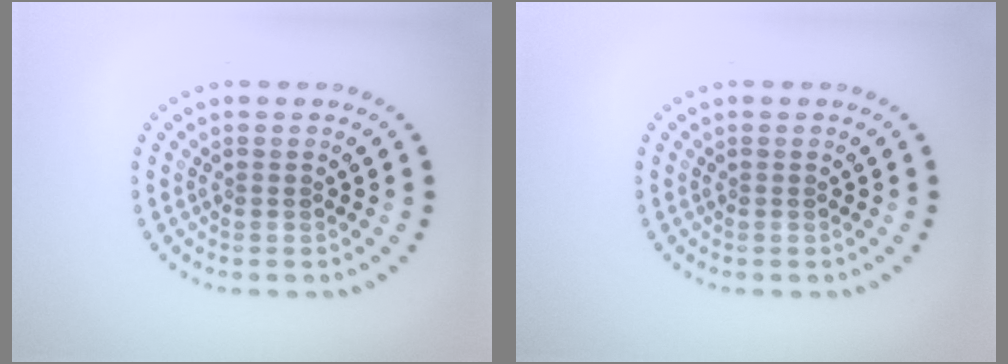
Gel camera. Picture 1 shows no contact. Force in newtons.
{"total": 0.0}